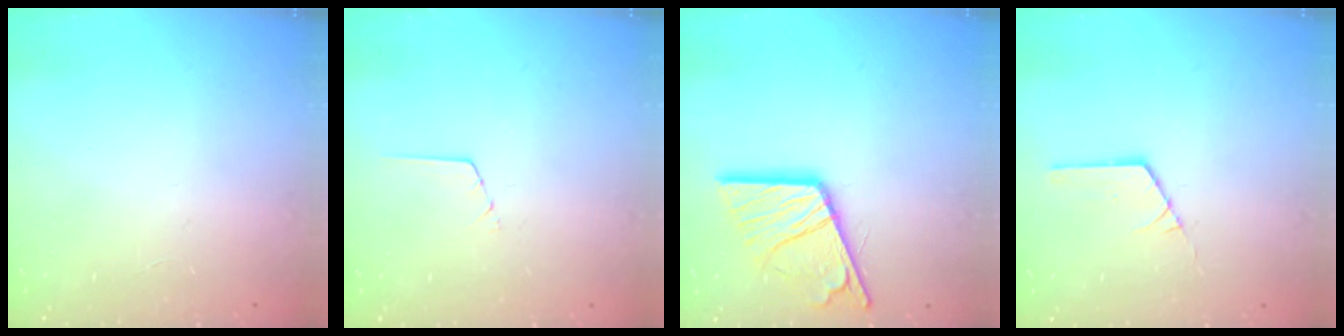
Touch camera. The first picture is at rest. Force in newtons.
{"total": 0.6, "press": 0.5, "slide": 0.2}
{"total": 17.0, "press": 16.9, "slide": 1.9}
{"total": 1.8, "press": 1.8, "slide": 0.0}